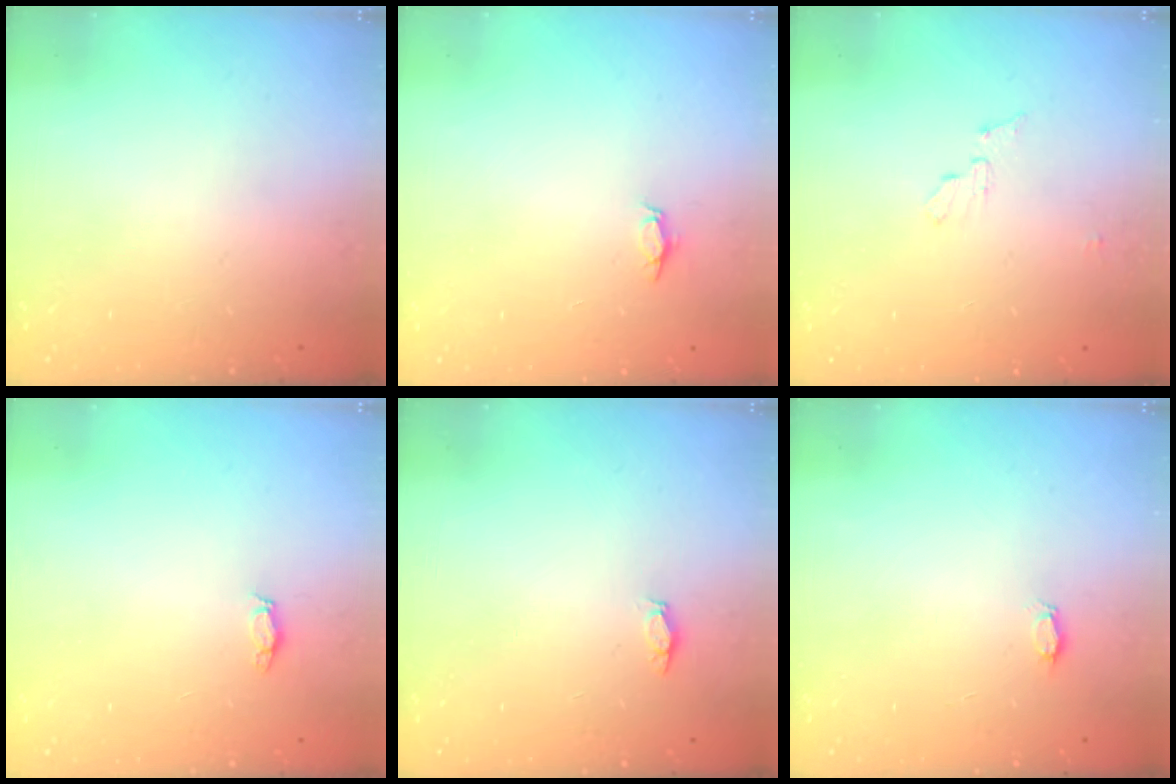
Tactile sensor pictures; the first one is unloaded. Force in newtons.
{"total": 2.8, "press": 2.8, "slide": 0.3}
{"total": 4.4, "press": 4.4, "slide": 0.4}
{"total": 2.8, "press": 2.8, "slide": 0.4}
{"total": 2.9, "press": 2.7, "slide": 1.1}
{"total": 2.3, "press": 2.3, "slide": 0.3}